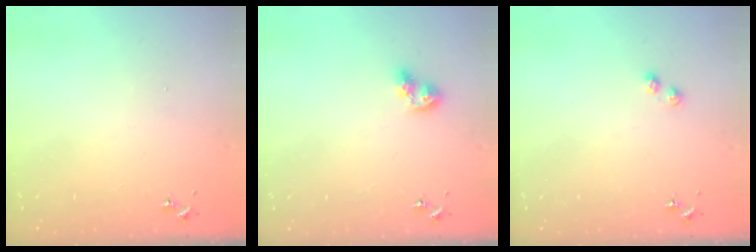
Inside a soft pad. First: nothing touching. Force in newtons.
{"total": 7.6, "press": 7.5, "slide": 0.9}
{"total": 3.4, "press": 3.4, "slide": 0.4}